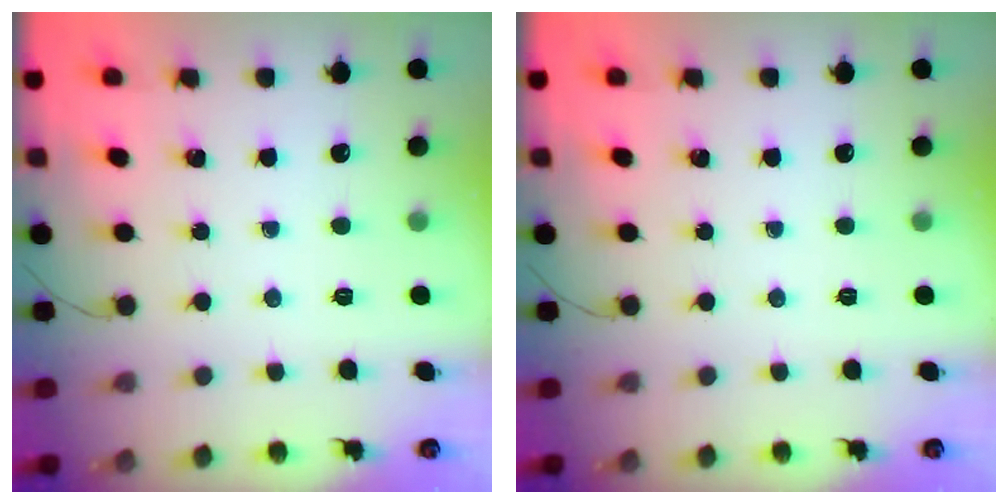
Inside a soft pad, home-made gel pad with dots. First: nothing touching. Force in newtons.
{"total": 0.0}